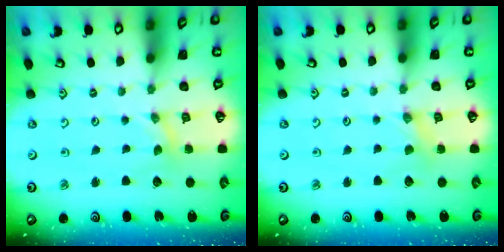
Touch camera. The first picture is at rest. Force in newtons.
{"total": 1.6, "press": 1.6, "slide": 0.3}